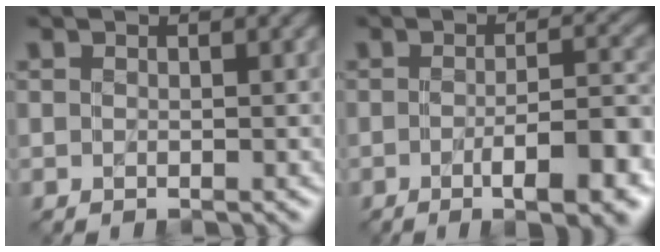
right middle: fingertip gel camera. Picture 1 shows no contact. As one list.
[{"total": 7.7, "force": [-2.8, 2.2, 6.8], "torque": [-0.086, 0.001, -0.034]}]